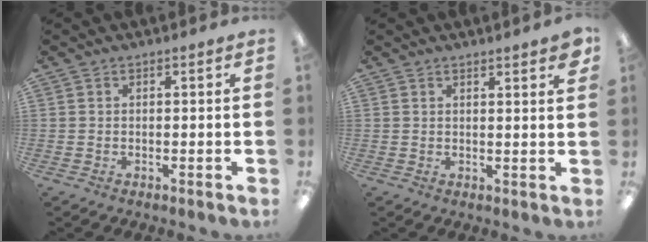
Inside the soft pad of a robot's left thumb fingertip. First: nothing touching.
{"total": 2.6, "force": [2.3, 0.0, 1.3], "torque": [-0.014, -0.014, 0.038]}